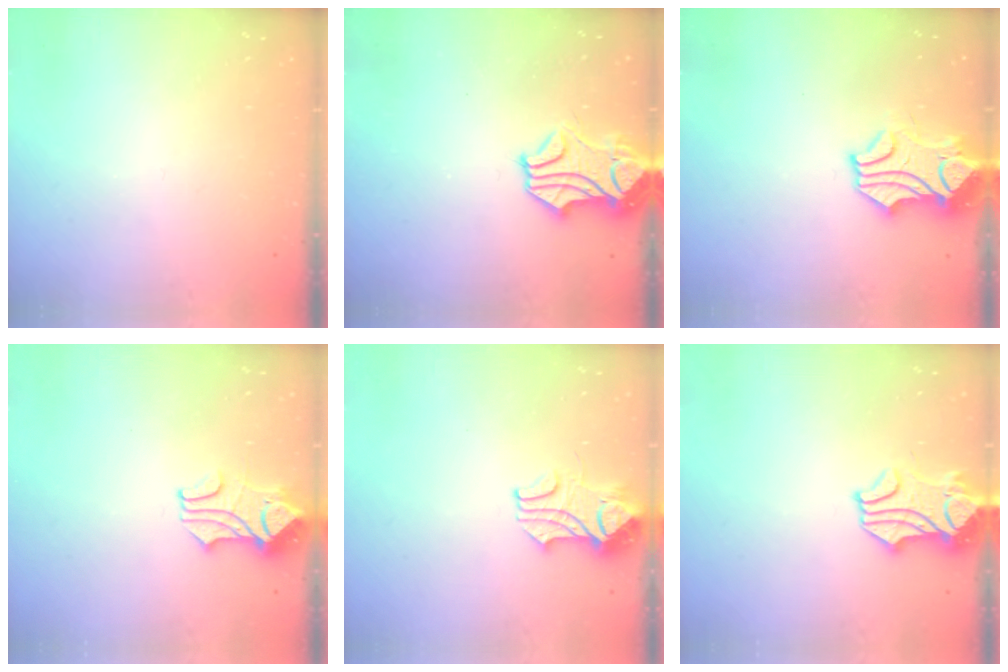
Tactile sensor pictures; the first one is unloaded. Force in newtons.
{"total": 2.0, "press": 1.3, "slide": 1.5}
{"total": 2.7, "press": 2.3, "slide": 1.5}
{"total": 1.6, "press": 1.2, "slide": 1.0}
{"total": 2.5, "press": 2.4, "slide": 0.8}
{"total": 1.8, "press": 1.2, "slide": 1.4}